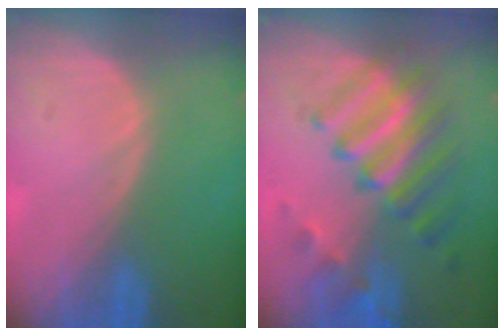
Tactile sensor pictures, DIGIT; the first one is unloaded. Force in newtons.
{"total": 9.1, "press": 8.5, "slide": 3.1}